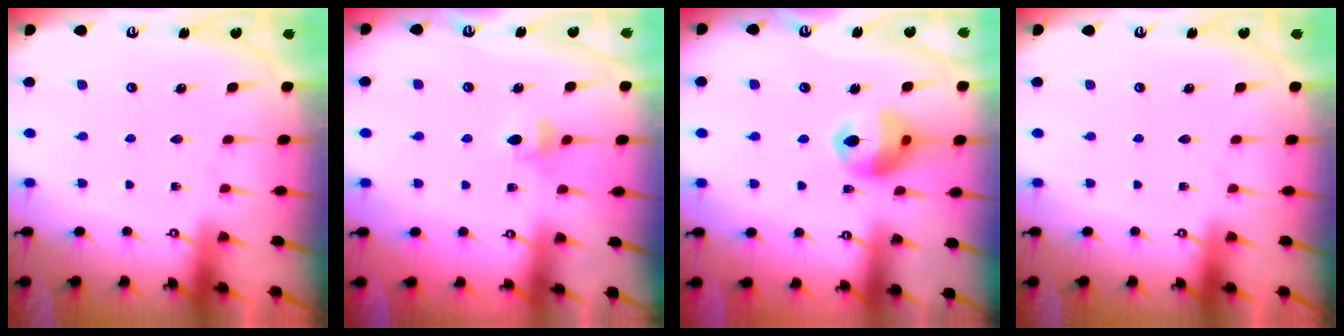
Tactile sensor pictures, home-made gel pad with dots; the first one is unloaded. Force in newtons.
{"total": 5.2, "press": 5.1, "slide": 1.0}
{"total": 11.7, "press": 11.6, "slide": 1.4}
{"total": 0.0}